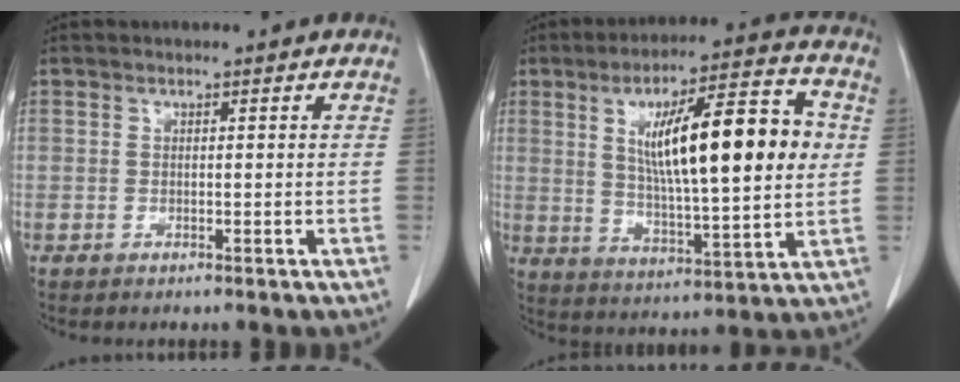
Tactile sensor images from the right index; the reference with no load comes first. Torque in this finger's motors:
{"motor_torque": [1.30, 0.62, 0.80, 0.21]}